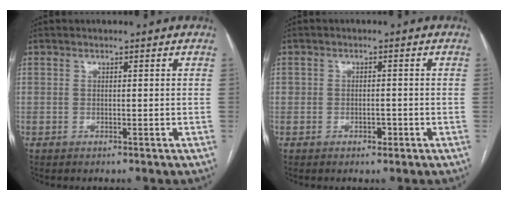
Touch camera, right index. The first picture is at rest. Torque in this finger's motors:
{"motor_torque": [-0.08, 0.16, 0.00, -0.01]}